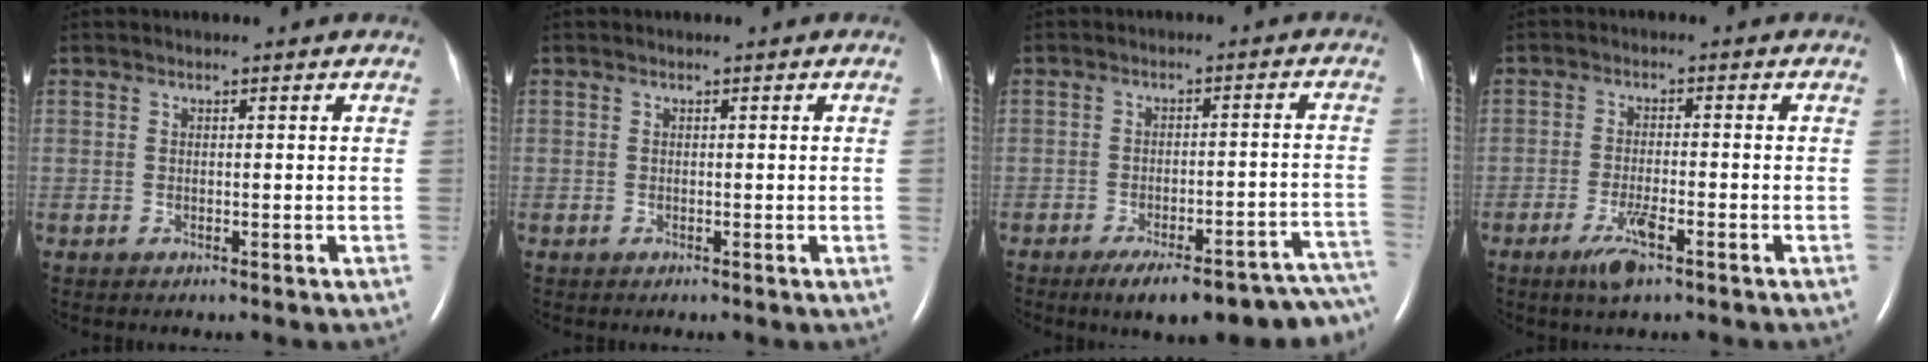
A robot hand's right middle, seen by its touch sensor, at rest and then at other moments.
{"total": 0.6, "force": [0.0, -0.3, 0.5], "torque": [-0.008, -0.001, -0.001]}
{"total": 18.3, "force": [-15.7, 3.3, 8.7], "torque": [-0.038, 0.025, -0.190]}
{"total": 4.5, "force": [-2.7, 0.7, 3.5], "torque": [-0.076, -0.006, -0.050]}